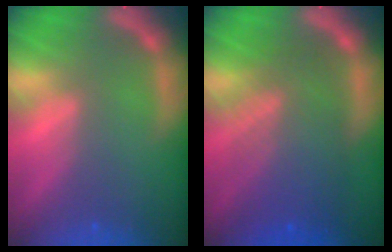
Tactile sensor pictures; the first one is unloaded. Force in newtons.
{"total": 8.6}